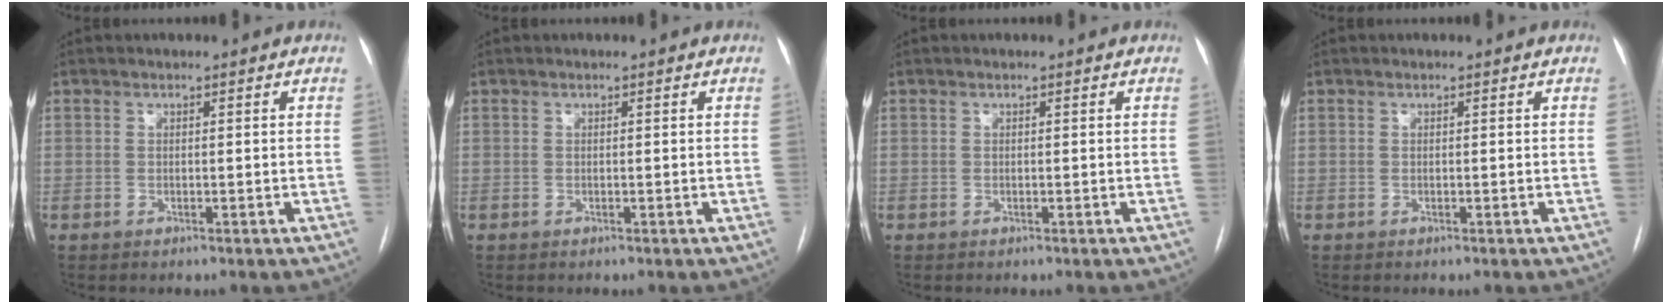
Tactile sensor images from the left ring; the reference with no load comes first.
{"total": 0.0}
{"total": 0.0}
{"total": 0.0}